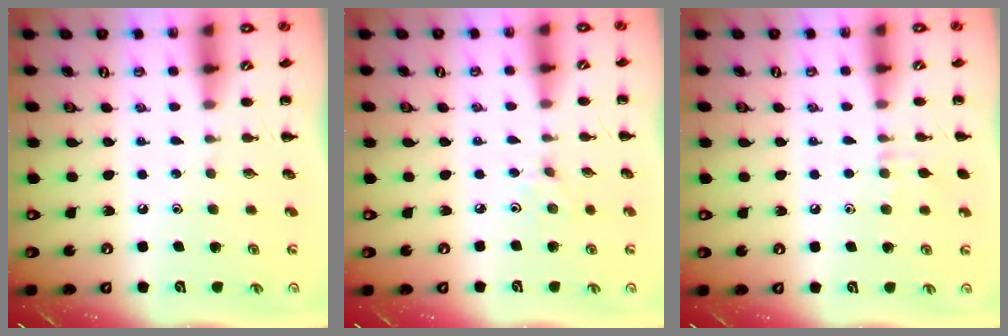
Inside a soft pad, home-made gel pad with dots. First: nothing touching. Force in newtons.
{"total": 2.5, "press": 2.3, "slide": 0.9}
{"total": 7.2, "press": 6.6, "slide": 2.8}